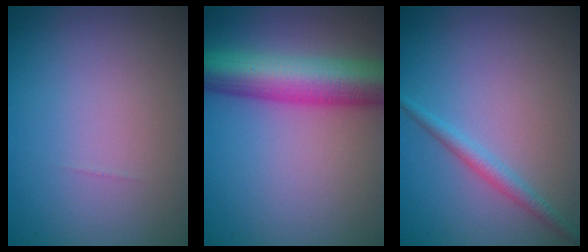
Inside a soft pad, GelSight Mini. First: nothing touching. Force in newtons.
{"total": 8.7, "press": 8.7, "slide": 0.2}
{"total": 1.7, "press": 1.7, "slide": 0.1}